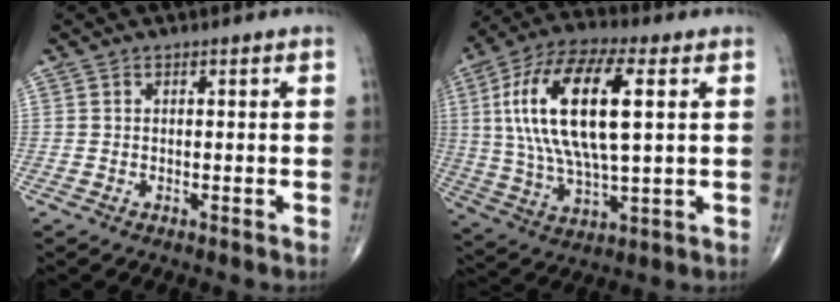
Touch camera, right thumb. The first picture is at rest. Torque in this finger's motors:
{"motor_torque": [0.62, 4.39, 2.18, 0.59, 0.74]}